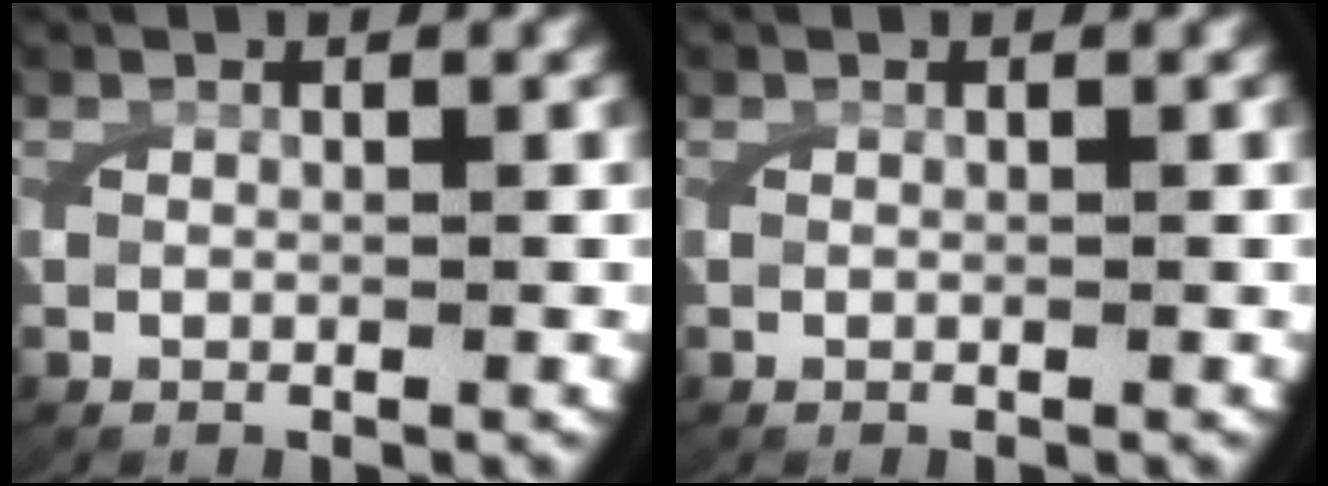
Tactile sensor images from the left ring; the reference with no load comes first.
{"total": 0.0}